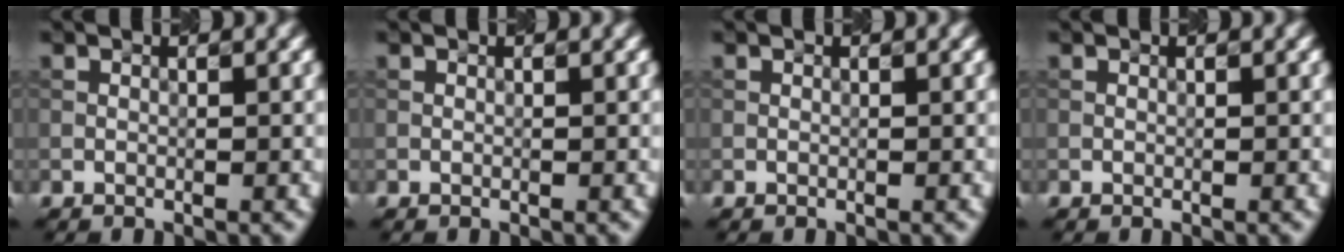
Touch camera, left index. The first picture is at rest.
{"total": 0.0}
{"total": 0.0}
{"total": 0.0}